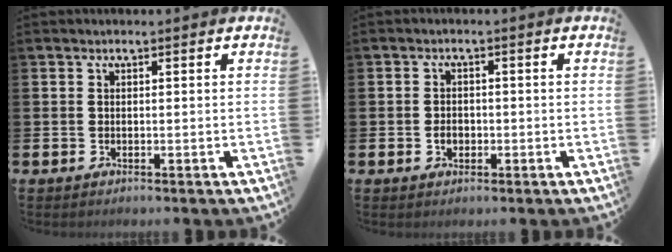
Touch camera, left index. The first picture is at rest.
{"total": 1.9, "force": [-0.5, 1.4, 1.1], "torque": [-0.009, 0.000, -0.014]}